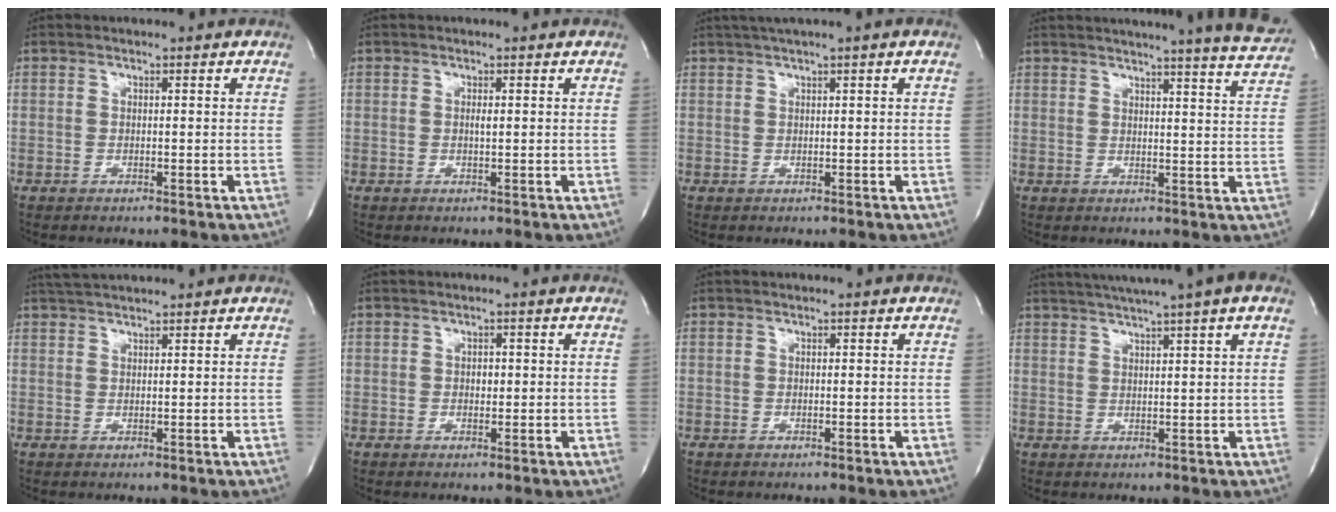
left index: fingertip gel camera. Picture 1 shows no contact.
{"total": 0.7, "force": [0.1, 0.1, 0.7], "torque": [-0.016, -0.002, 0.001]}
{"total": 3.3, "force": [2.2, -0.4, 2.4], "torque": [-0.046, 0.018, 0.041]}
{"total": 18.9, "force": [17.7, -0.1, 6.7], "torque": [-0.095, -0.059, 0.198]}
{"total": 4.0, "force": [3.8, -0.4, 1.3], "torque": [-0.021, 0.027, 0.071]}
{"total": 1.1, "force": [0.0, 0.8, 0.8], "torque": [-0.011, 0.001, 0.000]}
{"total": 0.0}
{"total": 12.3, "force": [9.1, -0.4, 8.3], "torque": [-0.137, 0.038, 0.116]}